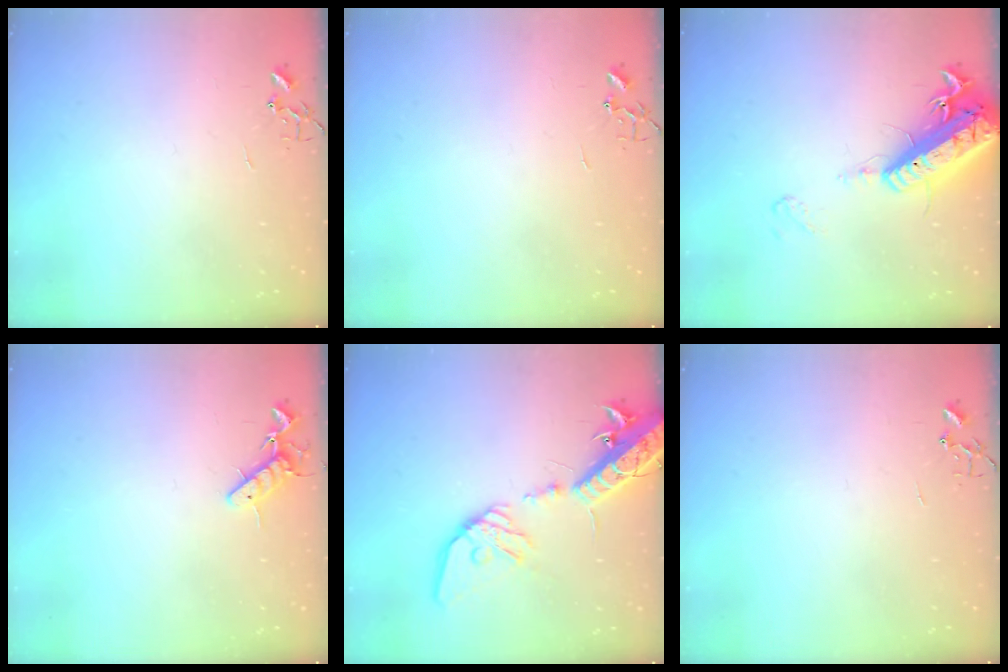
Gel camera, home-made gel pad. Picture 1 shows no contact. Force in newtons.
{"total": 0.0}
{"total": 18.9, "press": 18.5, "slide": 3.7}
{"total": 8.6, "press": 8.5, "slide": 1.3}
{"total": 19.7, "press": 19.2, "slide": 4.1}
{"total": 0.0}